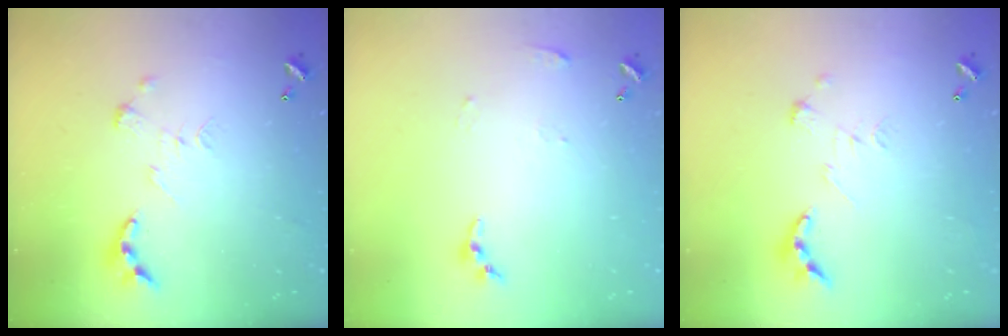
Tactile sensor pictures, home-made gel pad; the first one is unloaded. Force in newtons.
{"total": 4.6, "press": 4.6, "slide": 0.5}
{"total": 2.7, "press": 2.2, "slide": 1.5}